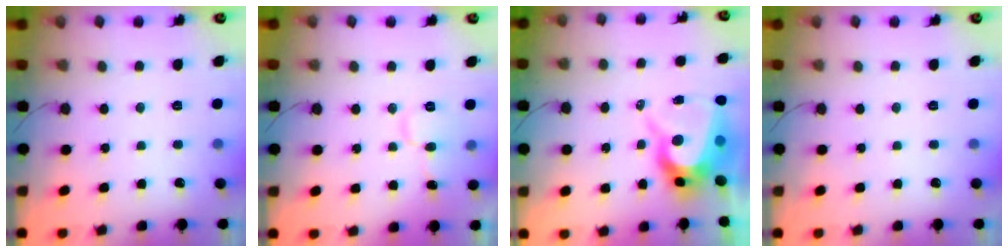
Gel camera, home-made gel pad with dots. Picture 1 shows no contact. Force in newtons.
{"total": 8.5, "press": 8.5, "slide": 0.7}
{"total": 11.3, "press": 11.2, "slide": 0.9}
{"total": 0.0}